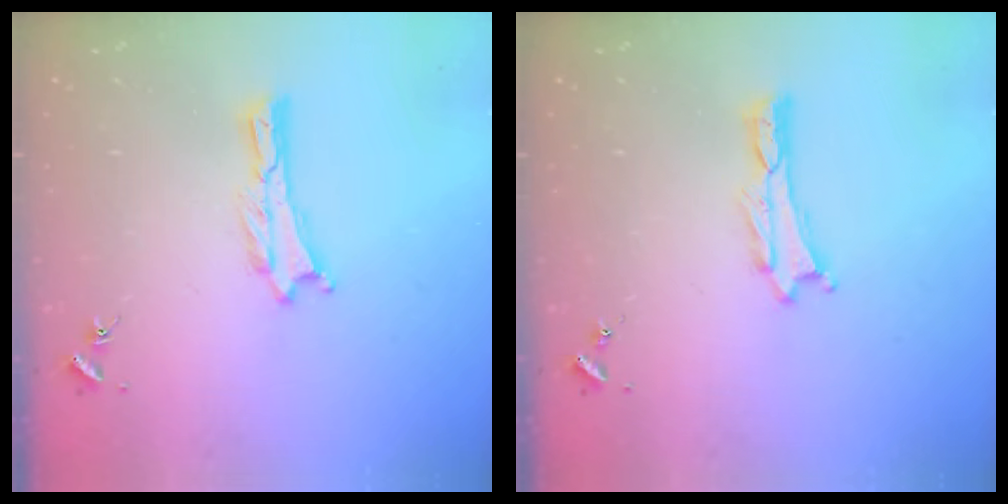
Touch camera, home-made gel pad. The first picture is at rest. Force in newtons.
{"total": 0.0}